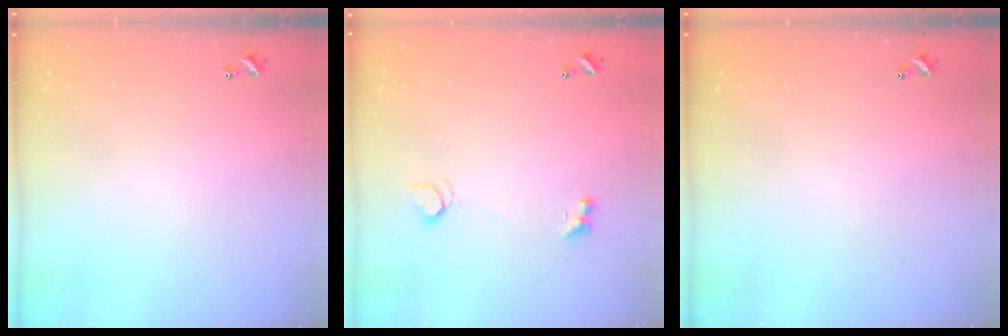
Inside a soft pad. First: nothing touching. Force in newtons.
{"total": 2.3, "press": 1.9, "slide": 1.1}
{"total": 0.0}